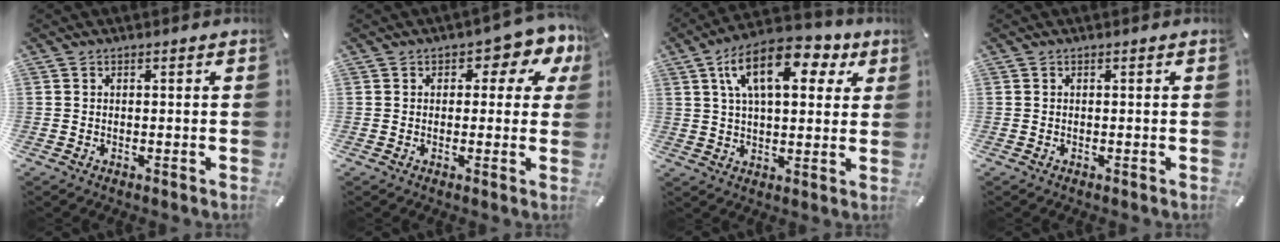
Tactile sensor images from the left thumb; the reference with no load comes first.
{"total": 5.2, "force": [1.8, 3.2, 3.7], "torque": [-0.039, -0.004, 0.023]}
{"total": 15.5, "force": [6.6, 7.9, 11.6], "torque": [-0.180, -0.008, 0.108]}
{"total": 0.0}